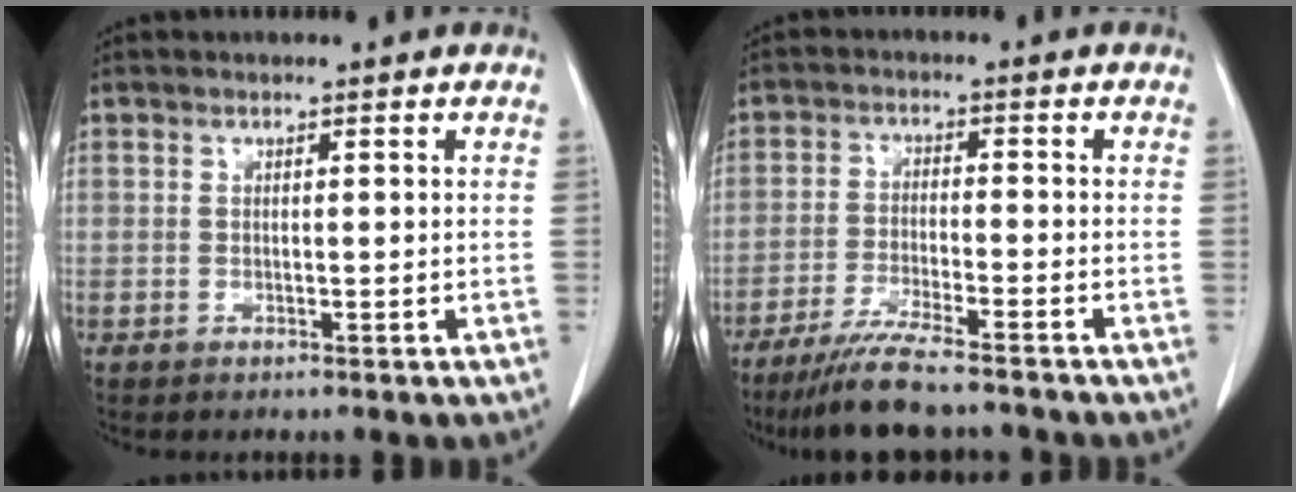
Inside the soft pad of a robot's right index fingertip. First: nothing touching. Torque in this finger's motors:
{"motor_torque": [0.82, -0.78, 0.34, 0.08]}